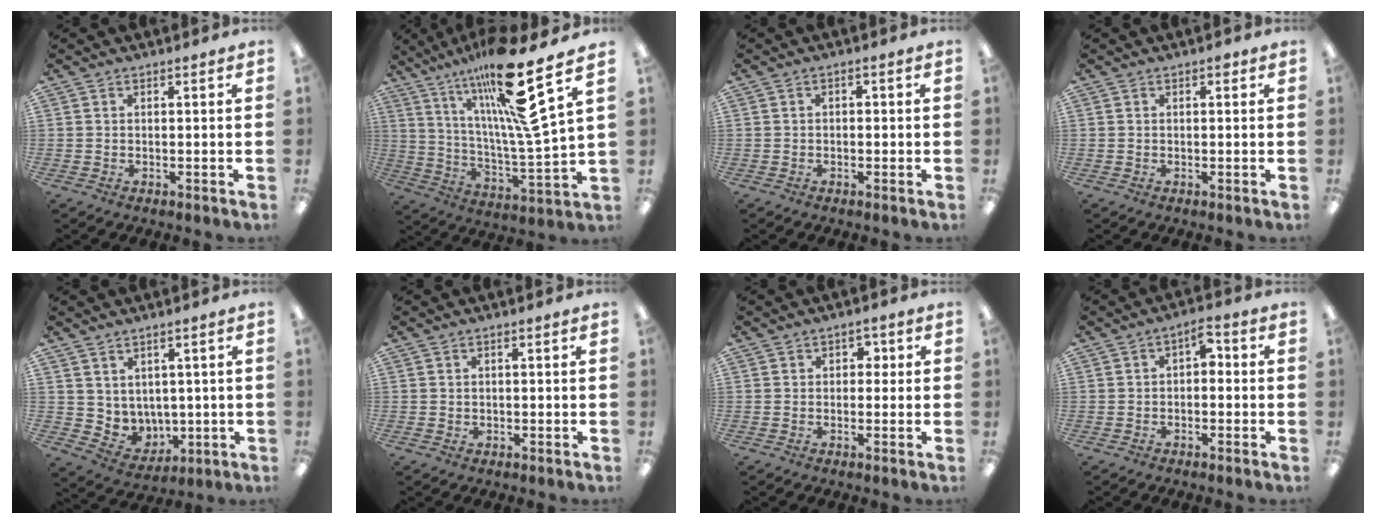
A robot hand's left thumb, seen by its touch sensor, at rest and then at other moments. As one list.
[{"total": 23.6, "force": [15.6, 3.6, 17.4], "torque": [-0.302, -0.088, 0.238]}, {"total": 1.0, "force": [-0.6, 0.7, 0.5], "torque": [-0.010, 0.005, -0.013]}, {"total": 0.7, "force": [0.3, 0.5, 0.5], "torque": [-0.002, 0.000, 0.003]}, {"total": 5.3, "force": [3.7, 3.7, -0.1], "torque": [-0.017, -0.034, 0.078]}, {"total": 0.7, "force": [0.1, 0.7, -0.1], "torque": [0.000, 0.005, -0.001]}, {"total": 2.1, "force": [0.2, 1.8, 1.1], "torque": [-0.014, 0.007, -0.003]}, {"total": 3.3, "force": [-0.3, 2.3, 2.3], "torque": [-0.030, 0.006, -0.012]}]